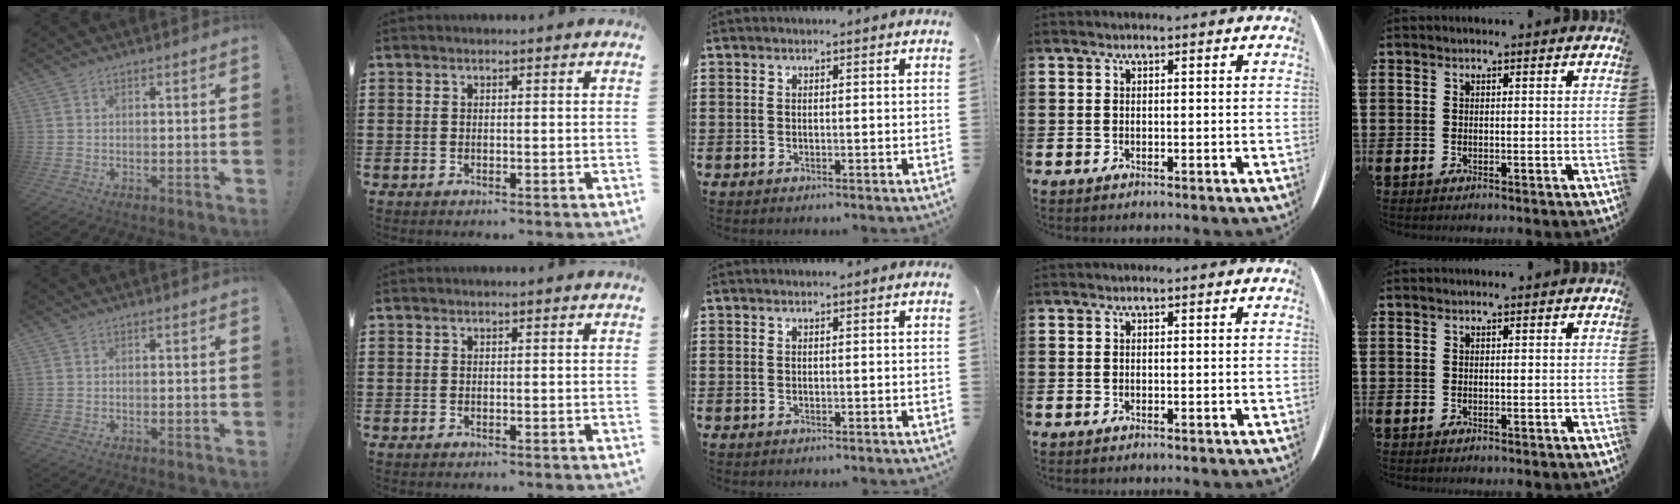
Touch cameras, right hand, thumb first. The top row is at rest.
{}